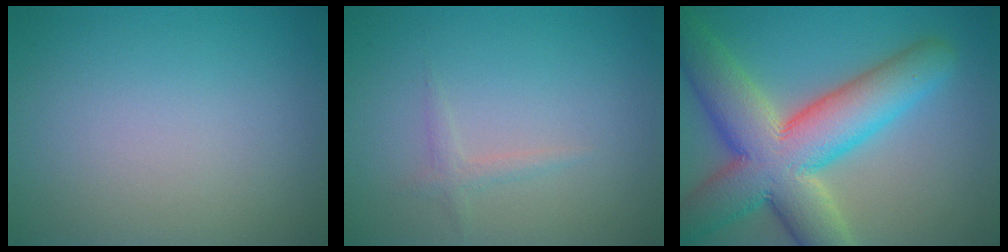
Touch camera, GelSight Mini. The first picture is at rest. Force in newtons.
{"total": 1.0, "press": 1.0, "slide": 0.0}
{"total": 12.1, "press": 12.1, "slide": 0.7}